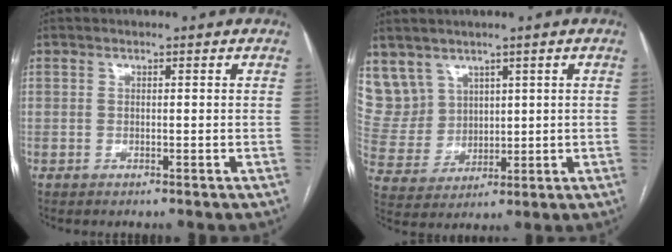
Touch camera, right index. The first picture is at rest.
{"total": 9.1, "force": [5.4, 7.2, 0.9], "torque": [-0.034, 0.035, 0.131]}